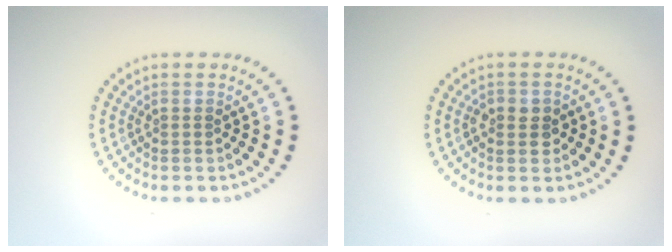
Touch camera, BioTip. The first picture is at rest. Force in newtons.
{"total": 1.9, "press": 1.9, "slide": 0.3}